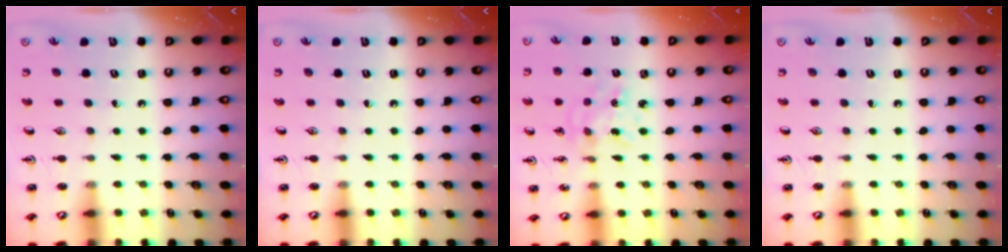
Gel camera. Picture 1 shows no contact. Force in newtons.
{"total": 0.0}
{"total": 2.3, "press": 2.3, "slide": 0.2}
{"total": 0.0}